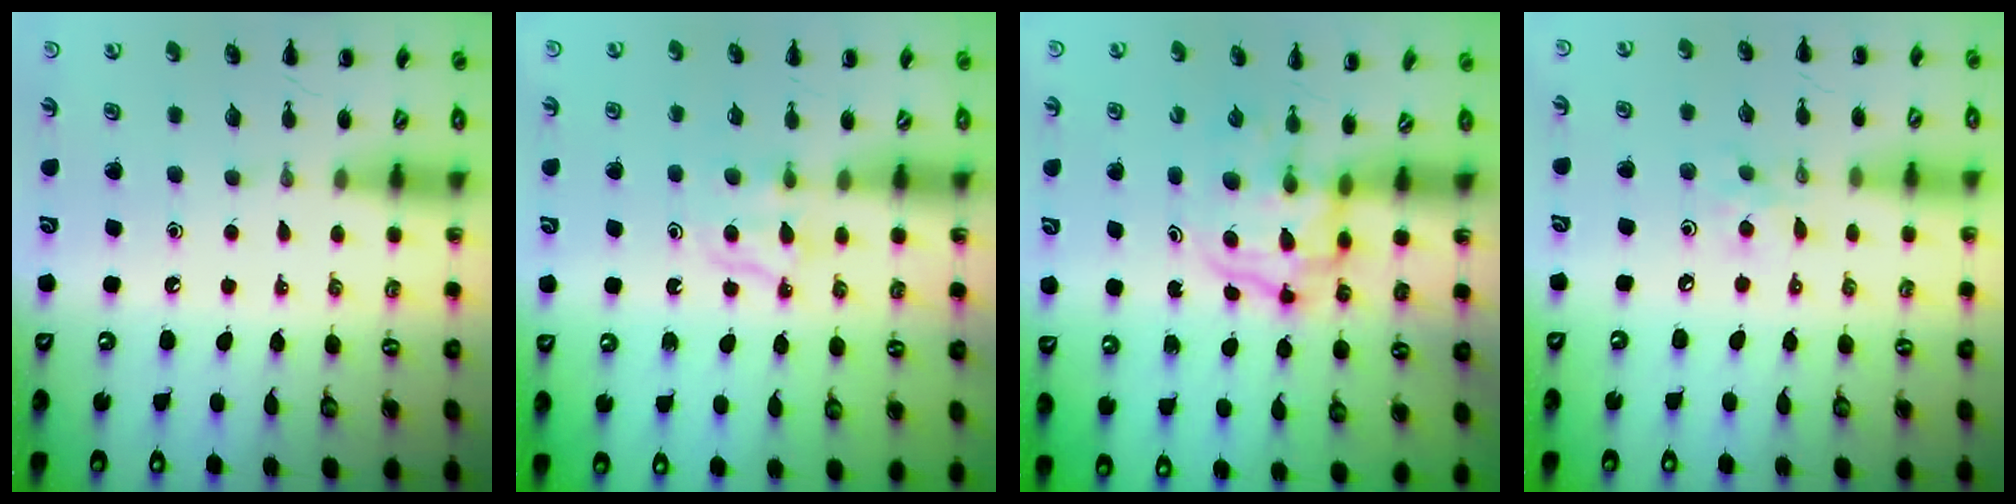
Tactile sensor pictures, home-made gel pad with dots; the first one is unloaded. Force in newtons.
{"total": 5.2, "press": 5.0, "slide": 1.4}
{"total": 3.8, "press": 3.8, "slide": 0.5}
{"total": 4.5, "press": 4.4, "slide": 0.8}